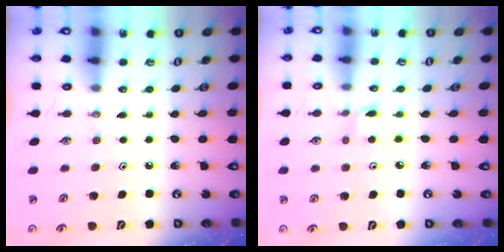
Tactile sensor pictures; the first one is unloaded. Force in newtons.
{"total": 2.2, "press": 2.2, "slide": 0.3}